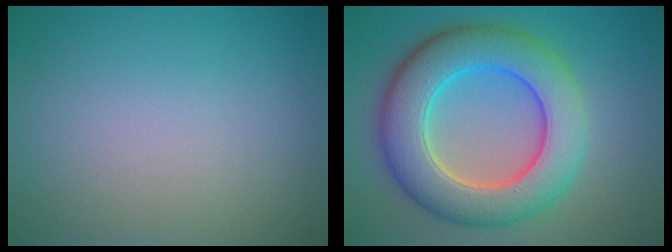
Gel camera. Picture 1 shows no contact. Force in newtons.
{"total": 9.5, "press": 9.5, "slide": 0.6}